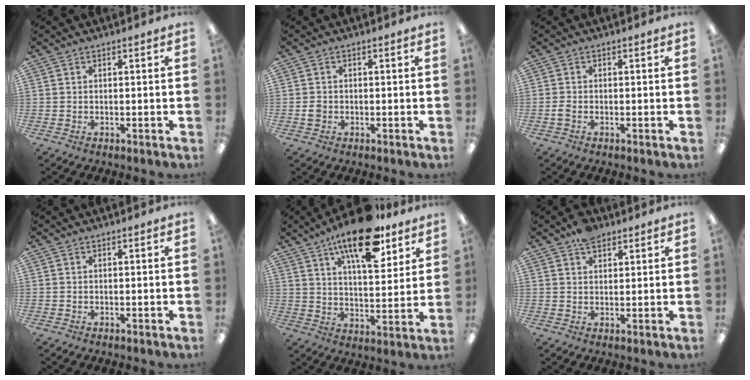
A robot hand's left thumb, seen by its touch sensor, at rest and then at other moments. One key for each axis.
{"total": 1.6, "fx": -0.3, "fy": 1.4, "fz": 0.7, "tx": -0.014, "ty": 0.003, "tz": -0.007}
{"total": 1.3, "fx": -0.4, "fy": 0.7, "fz": 1.0, "tx": -0.019, "ty": 0.002, "tz": -0.008}
{"total": 0.0}
{"total": 17.6, "fx": 11.7, "fy": 6.6, "fz": 11.3, "tx": -0.172, "ty": -0.056, "tz": 0.191}
{"total": 4.9, "fx": 3.6, "fy": 2.4, "fz": 2.2, "tx": -0.033, "ty": -0.011, "tz": 0.064}